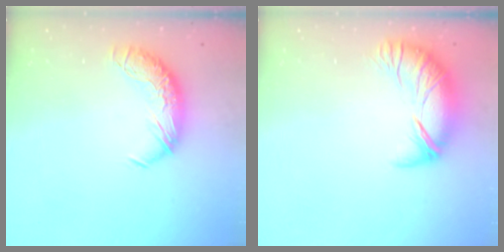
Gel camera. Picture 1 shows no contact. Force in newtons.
{"total": 3.2, "press": 2.2, "slide": 2.2}